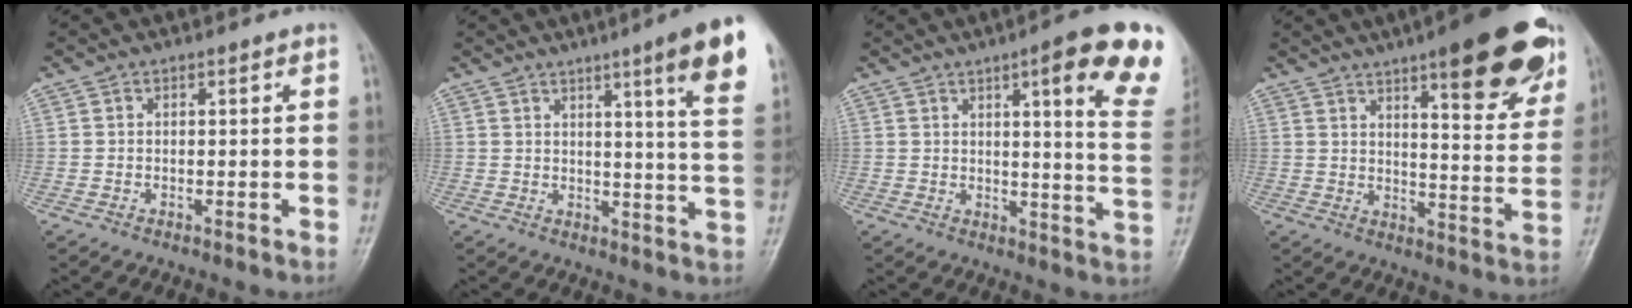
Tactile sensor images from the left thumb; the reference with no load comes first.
{"total": 13.5, "force": [7.4, 0.4, 11.2], "torque": [-0.140, -0.041, 0.086]}
{"total": 16.5, "force": [8.7, 2.4, 13.8], "torque": [-0.150, -0.040, 0.098]}
{"total": 20.9, "force": [12.3, 5.4, 16.0], "torque": [-0.177, -0.054, 0.165]}